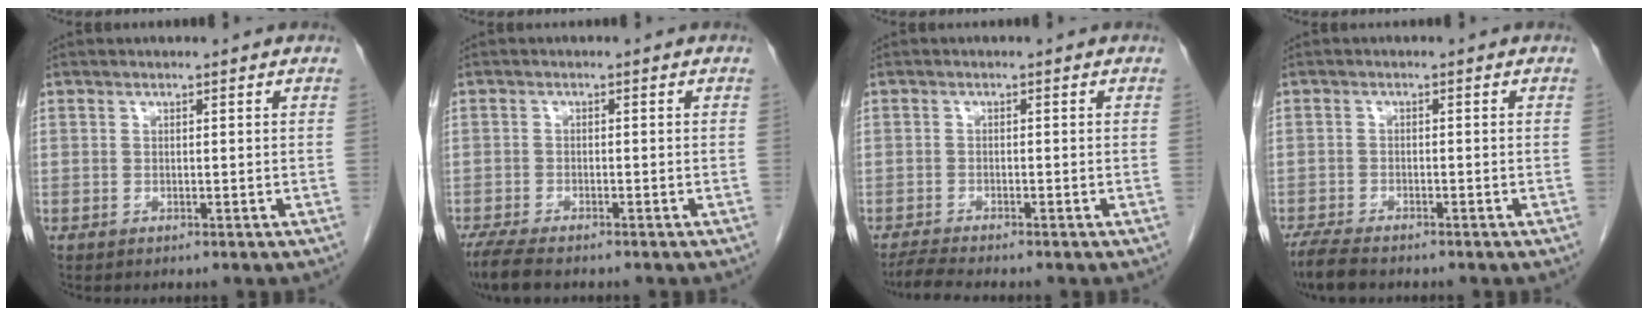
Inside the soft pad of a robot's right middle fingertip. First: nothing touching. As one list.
[{"total": 5.7, "force": [-4.6, 1.3, 3.1], "torque": [-0.061, -0.015, -0.076]}, {"total": 3.3, "force": [-3.0, -0.4, 1.3], "torque": [-0.031, -0.016, -0.054]}, {"total": 4.9, "force": [-4.2, 1.0, 2.4], "torque": [-0.048, -0.014, -0.072]}]